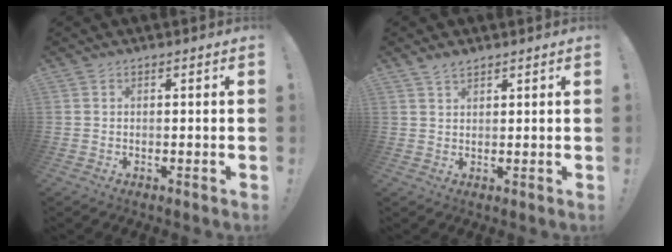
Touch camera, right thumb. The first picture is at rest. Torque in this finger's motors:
{"motor_torque": [-0.05, 0.01, 0.29, 0.11, 0.00]}